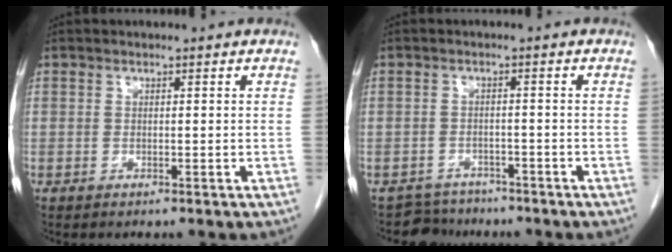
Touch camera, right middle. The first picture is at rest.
{"total": 3.7, "force": [-3.2, 1.6, -1.1], "torque": [0.016, 0.001, -0.054]}